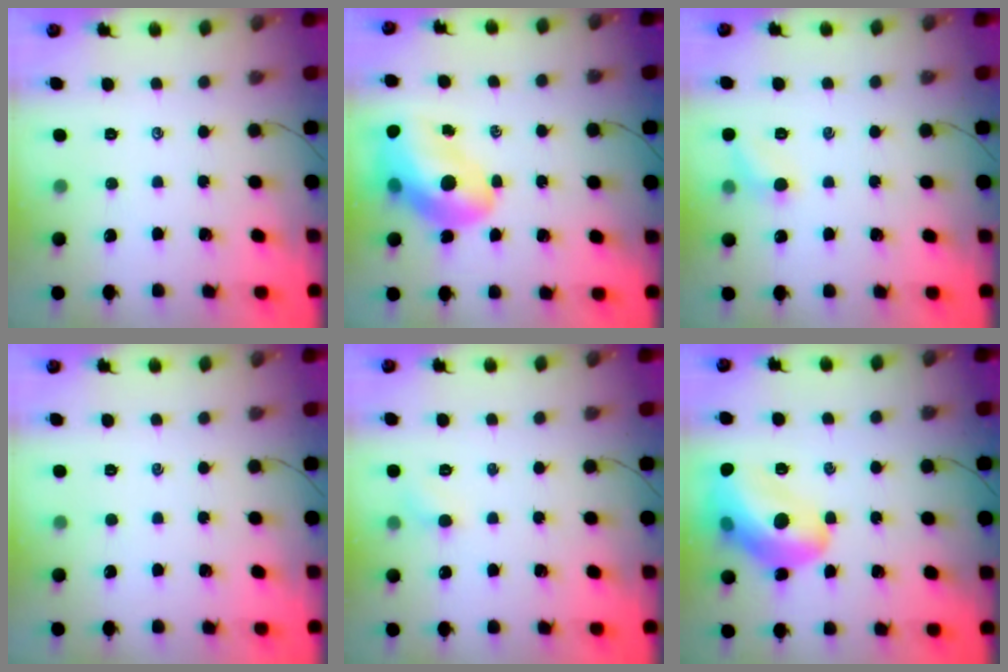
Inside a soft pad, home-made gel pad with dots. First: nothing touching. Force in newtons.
{"total": 16.2, "press": 15.6, "slide": 4.5}
{"total": 5.8, "press": 5.5, "slide": 1.8}
{"total": 0.0}
{"total": 3.6, "press": 3.4, "slide": 1.2}
{"total": 17.4, "press": 17.3, "slide": 1.9}